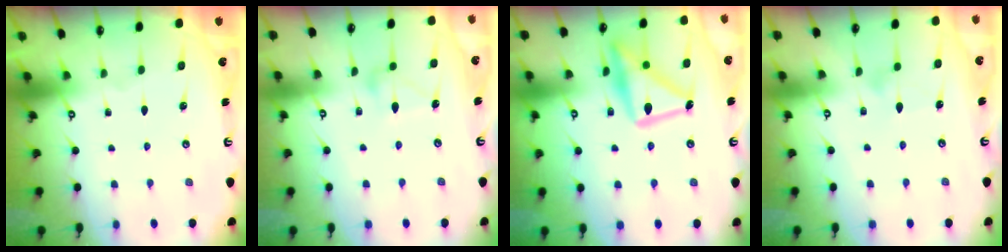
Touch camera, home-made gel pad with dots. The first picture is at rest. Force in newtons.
{"total": 9.8, "press": 9.8, "slide": 0.1}
{"total": 17.9, "press": 17.8, "slide": 1.4}
{"total": 6.7, "press": 6.7, "slide": 0.4}